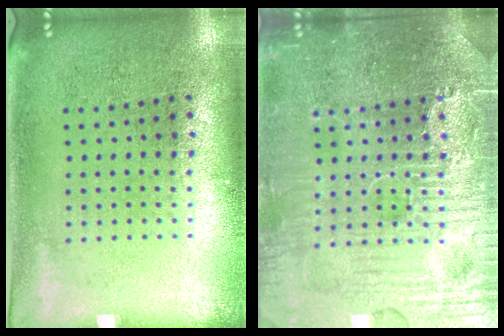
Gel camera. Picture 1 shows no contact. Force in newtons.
{"total": 6.4, "press": 6.3, "slide": 0.7}